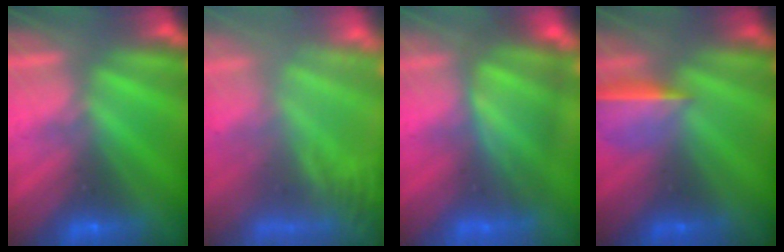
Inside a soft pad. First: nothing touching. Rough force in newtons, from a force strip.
{"total": 7.3}
{"total": 4.6}
{"total": 1.7}